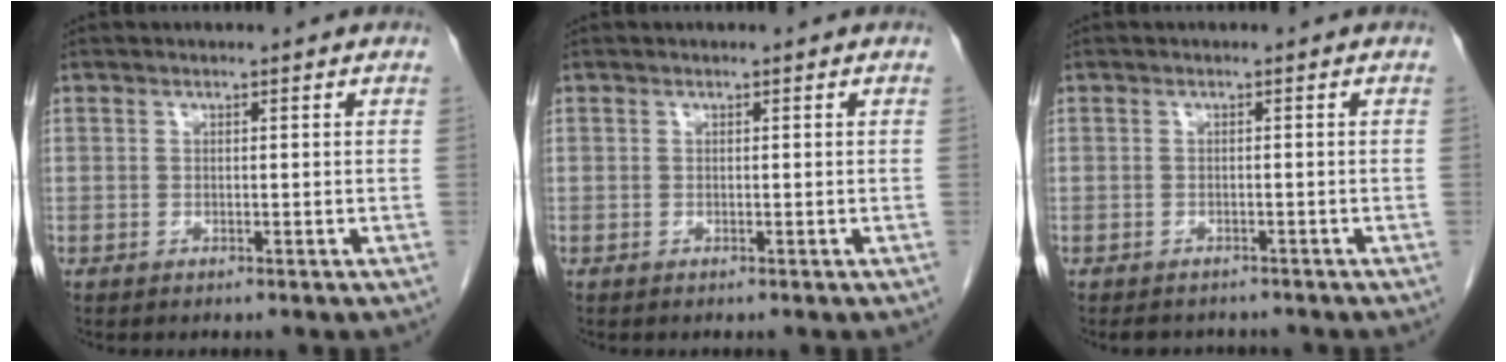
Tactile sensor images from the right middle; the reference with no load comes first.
{"total": 0.0}
{"total": 3.7, "force": [-3.4, 1.4, 0.6], "torque": [-0.007, -0.003, -0.043]}